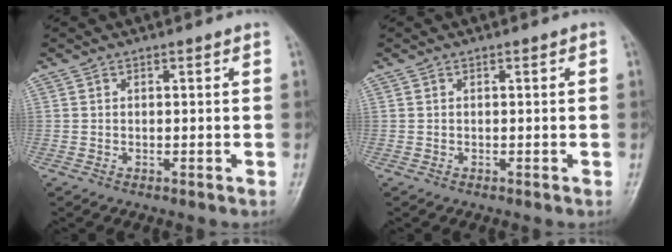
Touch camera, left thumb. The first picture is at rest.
{"total": 0.0}